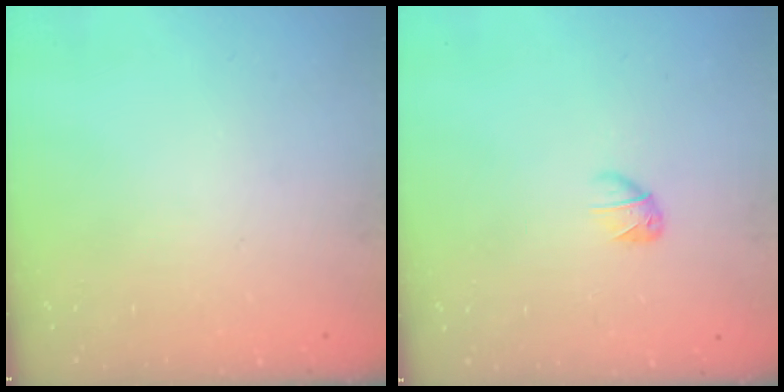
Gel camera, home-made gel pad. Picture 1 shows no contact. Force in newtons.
{"total": 3.0, "press": 2.9, "slide": 0.7}